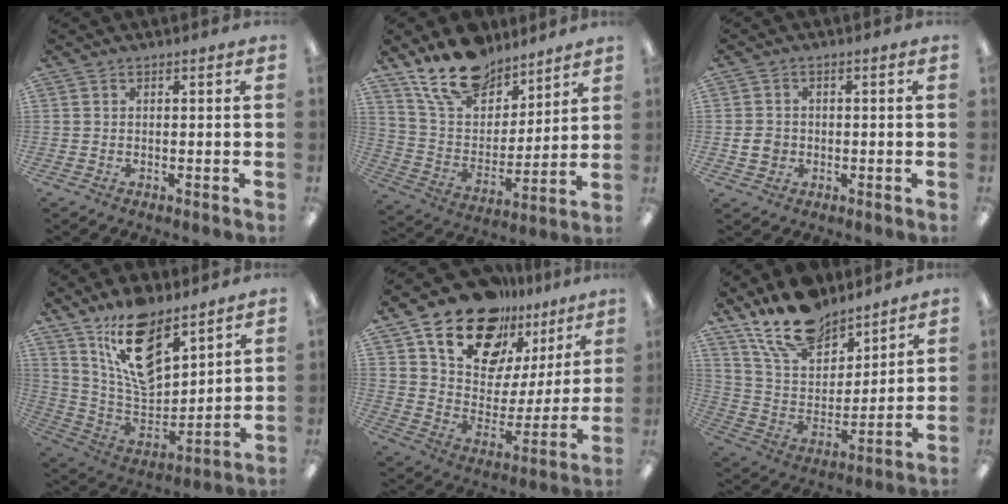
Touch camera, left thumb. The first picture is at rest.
{"total": 17.4, "force": [13.7, 8.7, 6.4], "torque": [-0.123, -0.084, 0.253]}
{"total": 3.9, "force": [-0.5, 3.4, 1.8], "torque": [-0.033, 0.008, -0.009]}
{"total": 17.4, "force": [12.0, 7.9, 9.9], "torque": [-0.177, -0.068, 0.216]}
{"total": 19.6, "force": [14.1, 10.9, 8.1], "torque": [-0.151, -0.094, 0.254]}
{"total": 17.5, "force": [13.9, 8.2, 6.7], "torque": [-0.137, -0.082, 0.259]}